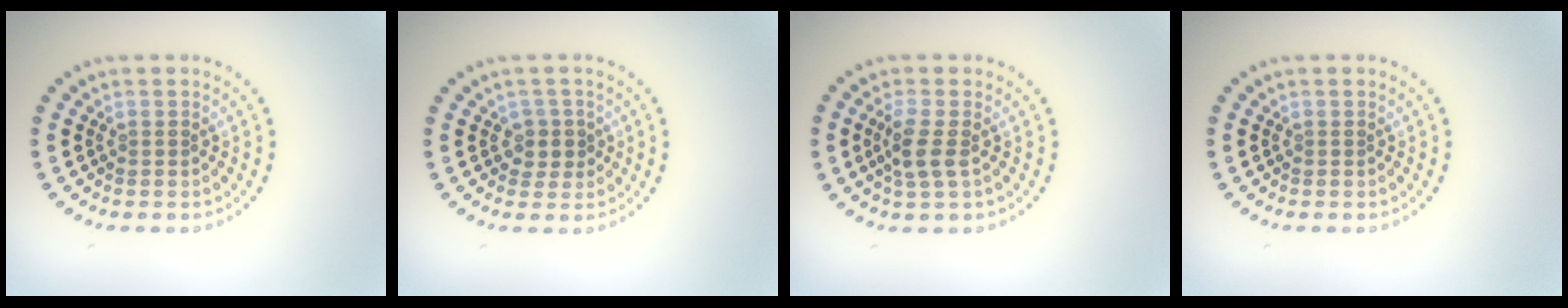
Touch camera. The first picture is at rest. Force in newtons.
{"total": 1.8, "press": 1.4, "slide": 1.1}
{"total": 2.4, "press": 2.1, "slide": 1.0}
{"total": 0.0}